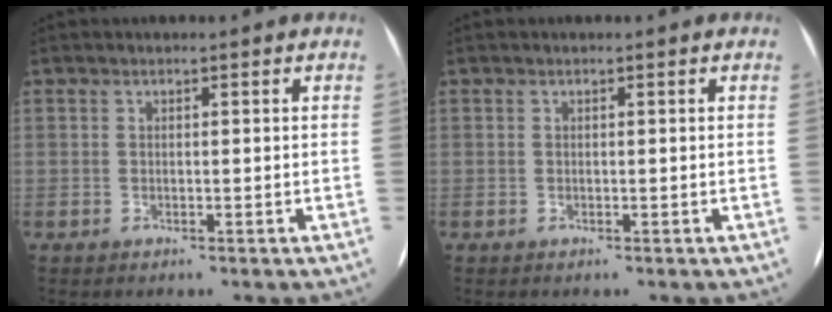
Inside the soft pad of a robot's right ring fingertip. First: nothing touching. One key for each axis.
{"total": 0.0}